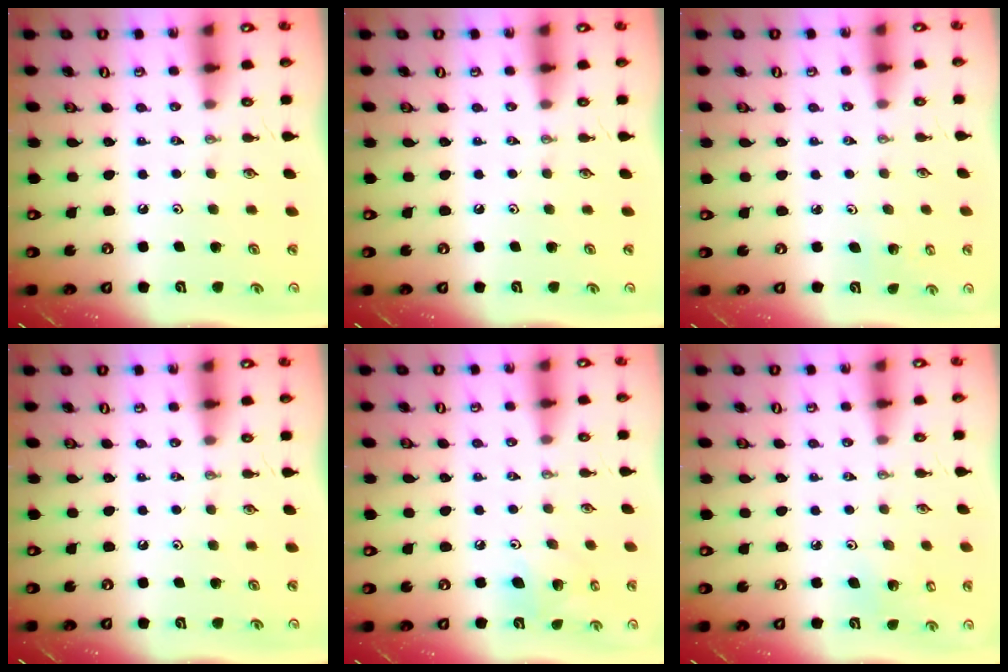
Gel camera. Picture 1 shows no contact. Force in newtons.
{"total": 0.0}
{"total": 1.0, "press": 1.0, "slide": 0.1}
{"total": 0.0}
{"total": 8.6, "press": 8.4, "slide": 1.7}
{"total": 4.0, "press": 3.9, "slide": 1.1}